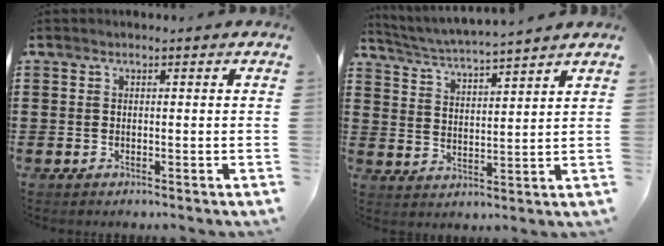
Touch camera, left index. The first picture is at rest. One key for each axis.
{"total": 4.0, "fx": 3.8, "fy": -0.6, "fz": 1.1, "tx": -0.038, "ty": -0.028, "tz": 0.061}